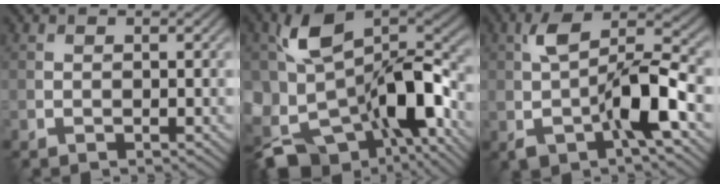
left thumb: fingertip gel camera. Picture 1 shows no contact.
{"total": 15.8, "force": [-4.6, 9.9, 11.3], "torque": [-0.210, -0.012, -0.082]}
{"total": 9.9, "force": [-2.2, 4.4, 8.6], "torque": [-0.166, 0.013, -0.044]}